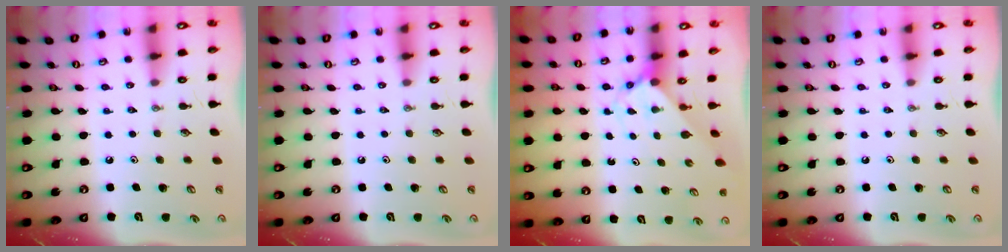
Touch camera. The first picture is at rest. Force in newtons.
{"total": 0.0}
{"total": 2.3, "press": 2.2, "slide": 0.2}
{"total": 0.0}